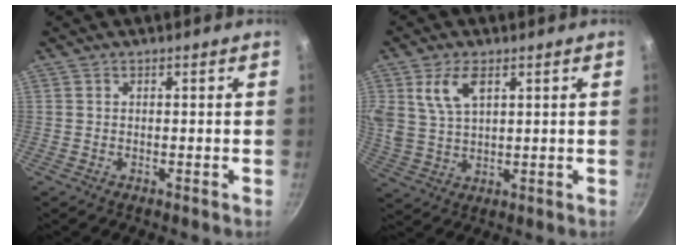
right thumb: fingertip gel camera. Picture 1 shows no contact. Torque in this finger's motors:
{"motor_torque": [-0.36, 1.00, 0.20, 0.65, 0.12]}